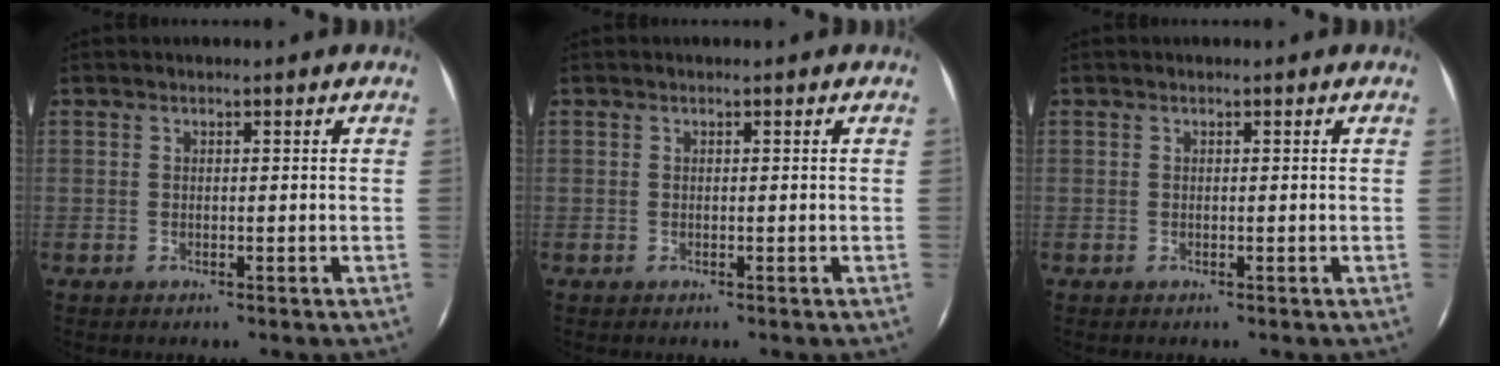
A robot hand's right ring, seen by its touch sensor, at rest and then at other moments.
{"total": 0.0}
{"total": 0.0}